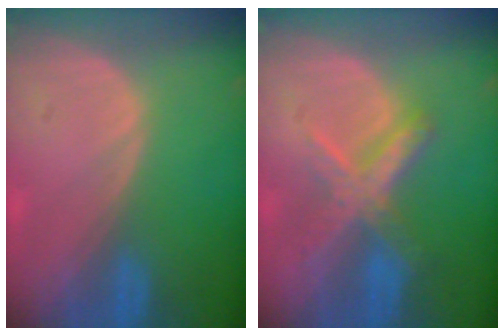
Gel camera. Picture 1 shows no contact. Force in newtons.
{"total": 7.2, "press": 6.2, "slide": 3.8}